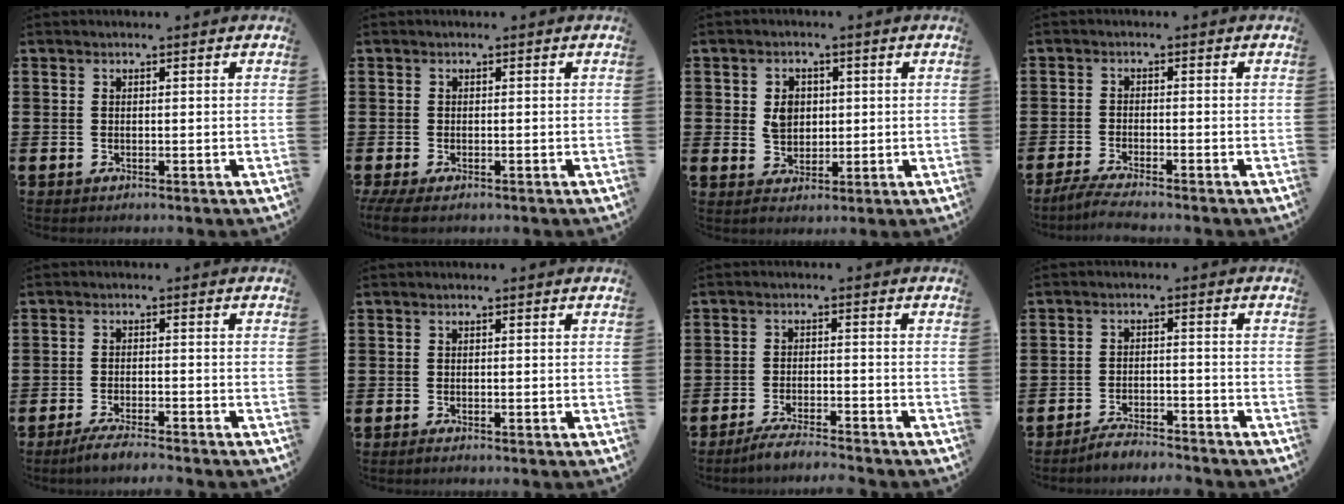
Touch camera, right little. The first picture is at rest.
{"total": 1.3, "force": [-0.6, 0.7, 0.9], "torque": [-0.019, 0.002, -0.012]}
{"total": 3.9, "force": [0.7, 3.1, 2.2], "torque": [-0.036, 0.008, 0.007]}
{"total": 2.3, "force": [-2.0, -0.2, 1.1], "torque": [-0.018, 0.000, -0.038]}
{"total": 2.8, "force": [-2.4, 0.0, 1.4], "torque": [-0.022, 0.003, -0.046]}
{"total": 0.5, "force": [-0.4, 0.0, 0.3], "torque": [-0.006, -0.003, -0.007]}
{"total": 3.3, "force": [-3.0, -0.1, 1.4], "torque": [-0.023, 0.000, -0.058]}
{"total": 3.2, "force": [-3.2, 0.1, 0.4], "torque": [-0.010, 0.005, -0.067]}